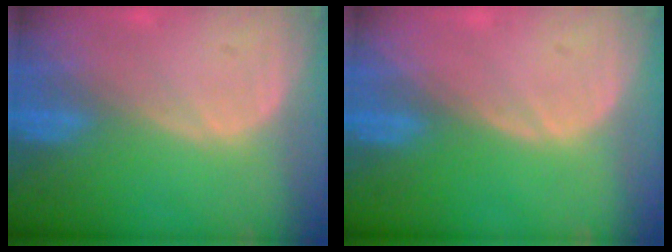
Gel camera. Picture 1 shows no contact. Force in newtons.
{"total": 0.0}